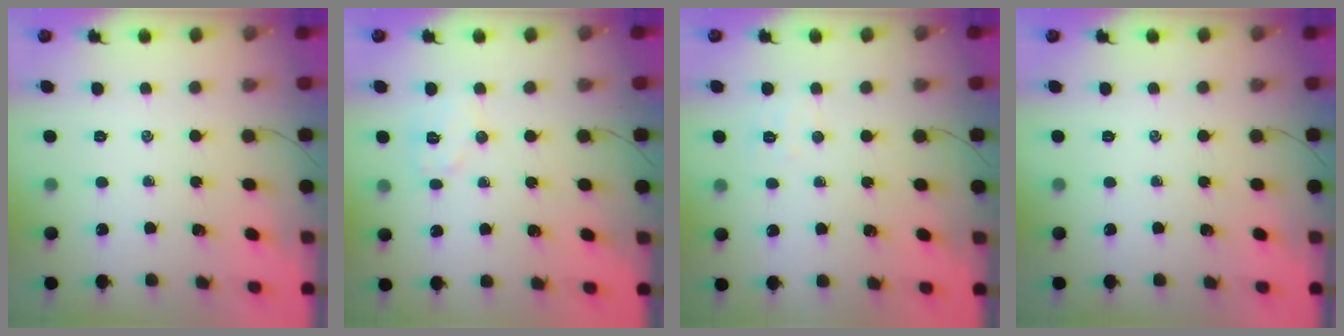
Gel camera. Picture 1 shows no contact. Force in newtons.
{"total": 6.0, "press": 5.9, "slide": 1.2}
{"total": 4.1, "press": 4.0, "slide": 1.0}
{"total": 0.0}